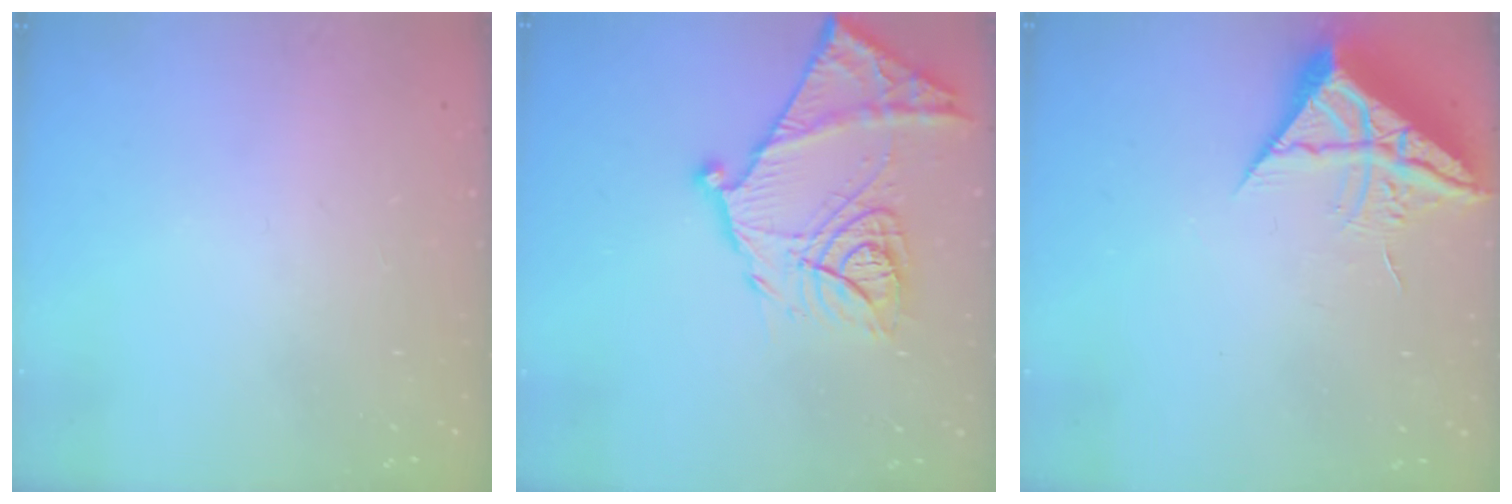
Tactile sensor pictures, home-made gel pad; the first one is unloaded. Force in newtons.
{"total": 20.5, "press": 20.5, "slide": 1.8}
{"total": 9.7, "press": 9.6, "slide": 0.8}